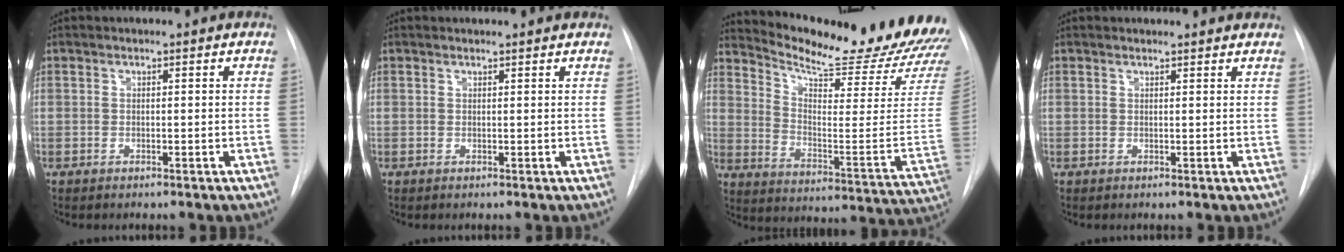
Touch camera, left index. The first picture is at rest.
{"total": 1.9, "force": [1.9, 0.2, 0.3], "torque": [-0.011, 0.012, 0.021]}
{"total": 24.4, "force": [22.8, 1.9, 8.5], "torque": [-0.137, -0.113, 0.298]}
{"total": 4.3, "force": [4.2, 0.6, 0.7], "torque": [-0.010, 0.010, 0.037]}